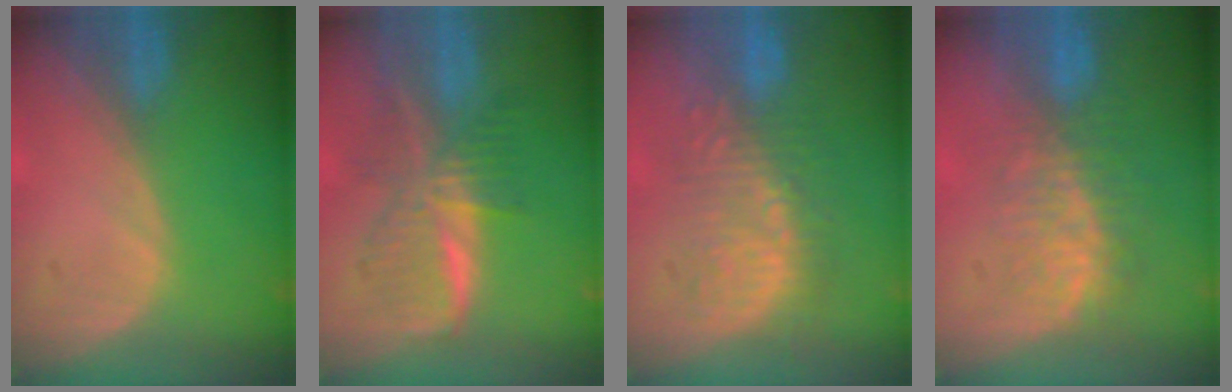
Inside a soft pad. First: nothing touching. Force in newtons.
{"total": 7.2, "press": 7.2, "slide": 0.2}
{"total": 8.9, "press": 8.7, "slide": 1.8}
{"total": 8.1, "press": 7.5, "slide": 3.0}